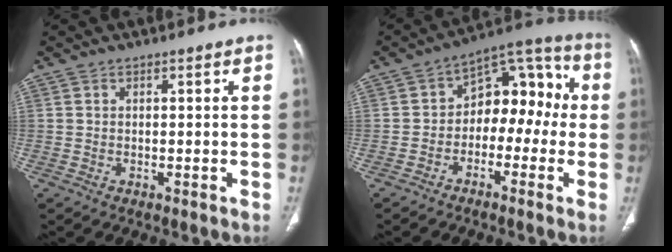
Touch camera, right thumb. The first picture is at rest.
{"total": 12.9, "force": [-1.5, 8.5, 9.6], "torque": [-0.081, 0.058, -0.038]}